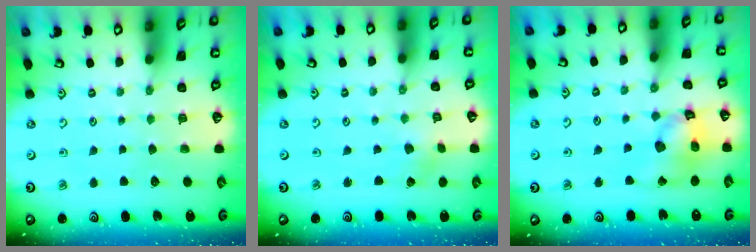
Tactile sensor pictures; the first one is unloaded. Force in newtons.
{"total": 0.6, "press": 0.5, "slide": 0.1}
{"total": 13.5, "press": 13.4, "slide": 1.8}